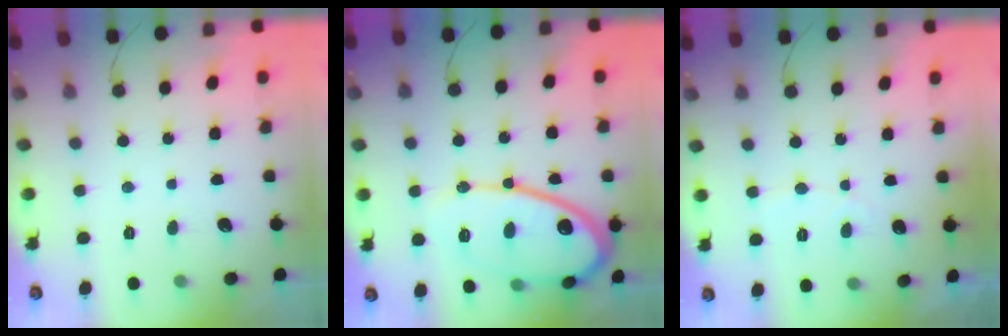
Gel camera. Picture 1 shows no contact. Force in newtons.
{"total": 17.5, "press": 17.4, "slide": 1.4}
{"total": 3.2, "press": 3.2, "slide": 0.2}